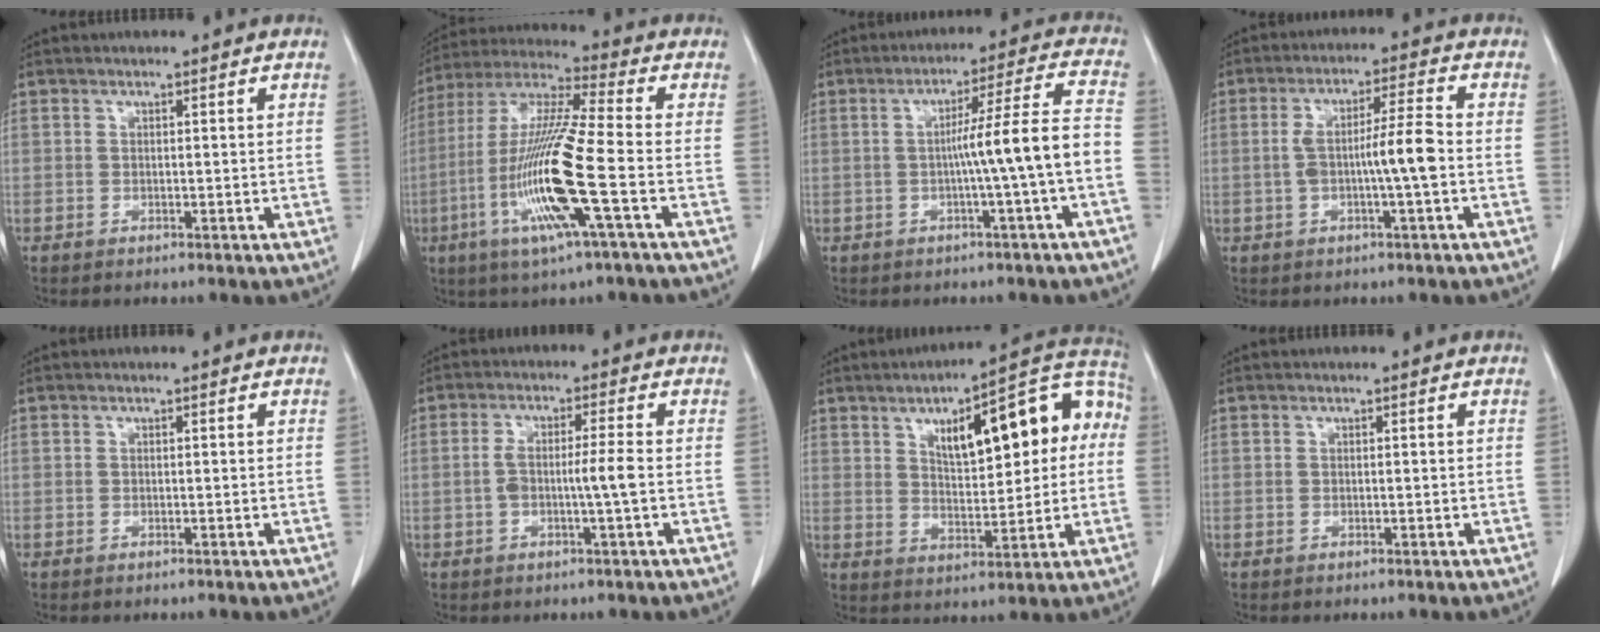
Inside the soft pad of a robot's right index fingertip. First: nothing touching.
{"total": 16.3, "force": [-4.9, -0.1, 15.5], "torque": [-0.323, -0.016, -0.102]}
{"total": 9.4, "force": [-2.0, -1.6, 9.0], "torque": [-0.137, 0.018, -0.027]}
{"total": 7.0, "force": [-1.2, 0.0, 6.9], "torque": [-0.128, 0.014, -0.018]}
{"total": 0.0}
{"total": 4.4, "force": [-0.8, -0.2, 4.4], "torque": [-0.085, 0.010, -0.012]}
{"total": 17.5, "force": [4.2, 5.8, 16.0], "torque": [-0.216, 0.040, 0.059]}
{"total": 0.0}